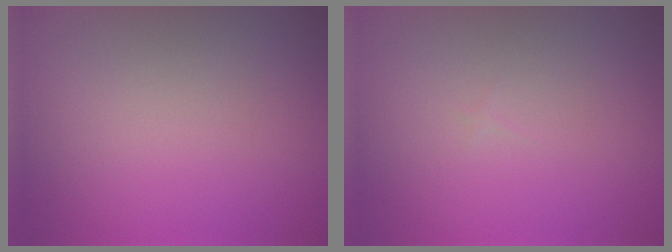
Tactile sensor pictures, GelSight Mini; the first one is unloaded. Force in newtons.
{"total": 0.0}